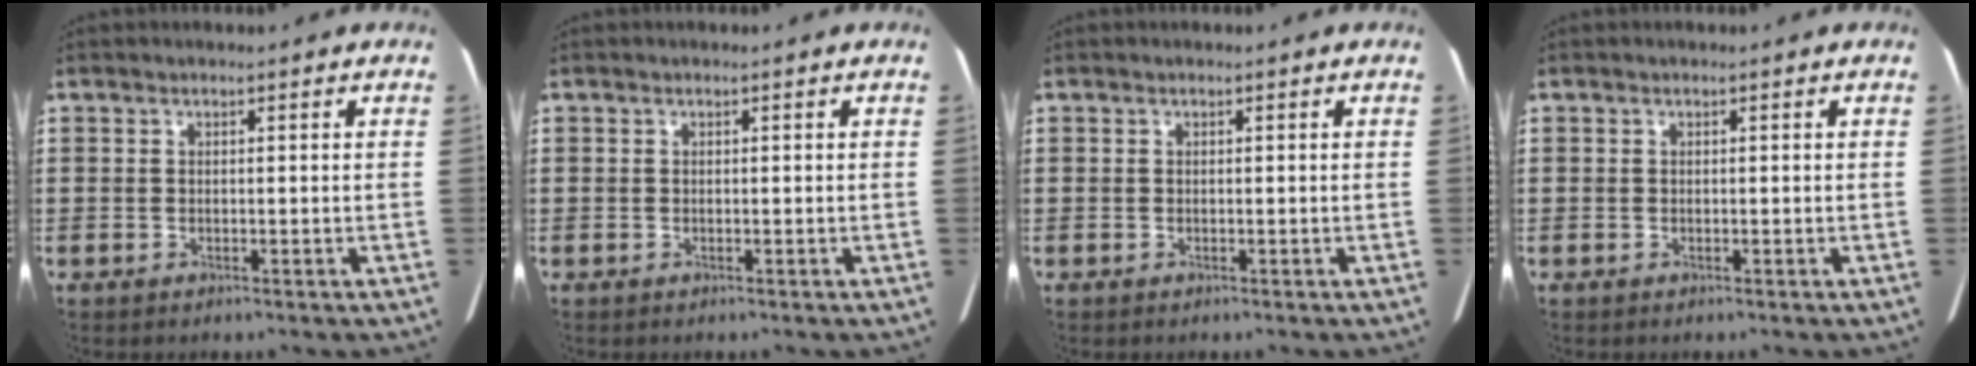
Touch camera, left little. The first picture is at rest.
{"total": 0.0}
{"total": 0.0}
{"total": 0.0}